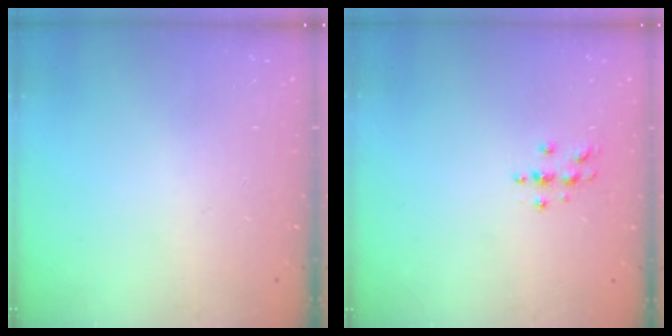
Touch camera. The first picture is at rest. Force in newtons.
{"total": 3.7, "press": 3.7, "slide": 0.4}